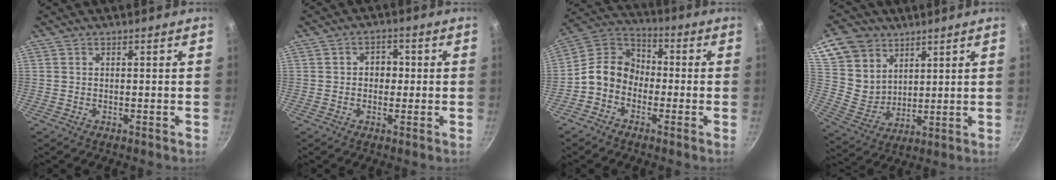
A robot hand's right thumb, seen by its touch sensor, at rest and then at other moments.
{"total": 3.8, "force": [0.1, 3.1, 2.2], "torque": [-0.007, 0.008, -0.002]}
{"total": 9.9, "force": [-2.8, 8.0, 5.1], "torque": [-0.054, 0.047, -0.081]}
{"total": 12.9, "force": [7.2, 9.7, 4.6], "torque": [-0.057, -0.025, 0.147]}